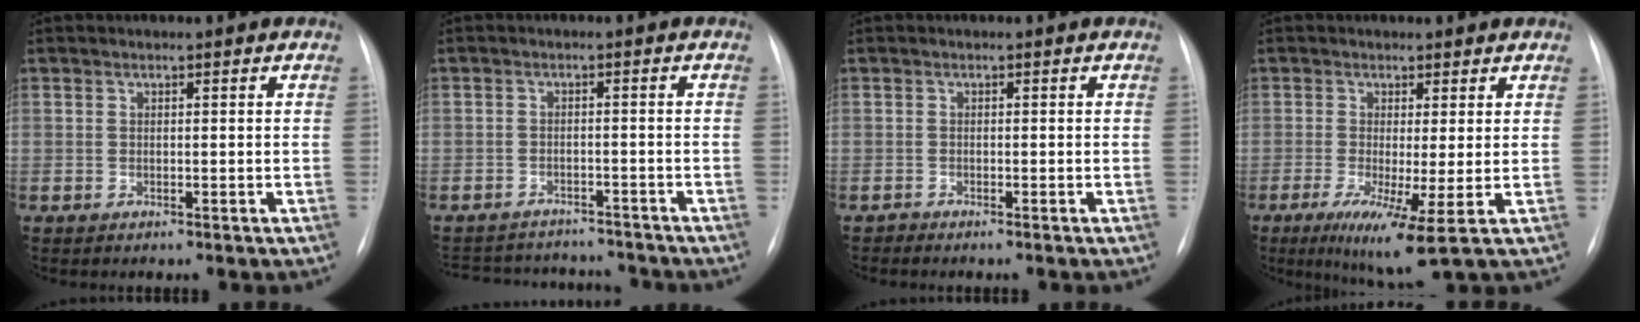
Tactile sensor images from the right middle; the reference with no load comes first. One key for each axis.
{"total": 12.5, "fx": -11.4, "fy": 4.5, "fz": 2.5, "tx": -0.052, "ty": 0.017, "tz": -0.144}
{"total": 0.6, "fx": -0.6, "fy": -0.2, "fz": -0.1, "tx": 0.001, "ty": -0.004, "tz": -0.010}
{"total": 7.8, "fx": -2.4, "fy": 0.0, "fz": 7.4, "tx": -0.130, "ty": -0.030, "tz": -0.038}